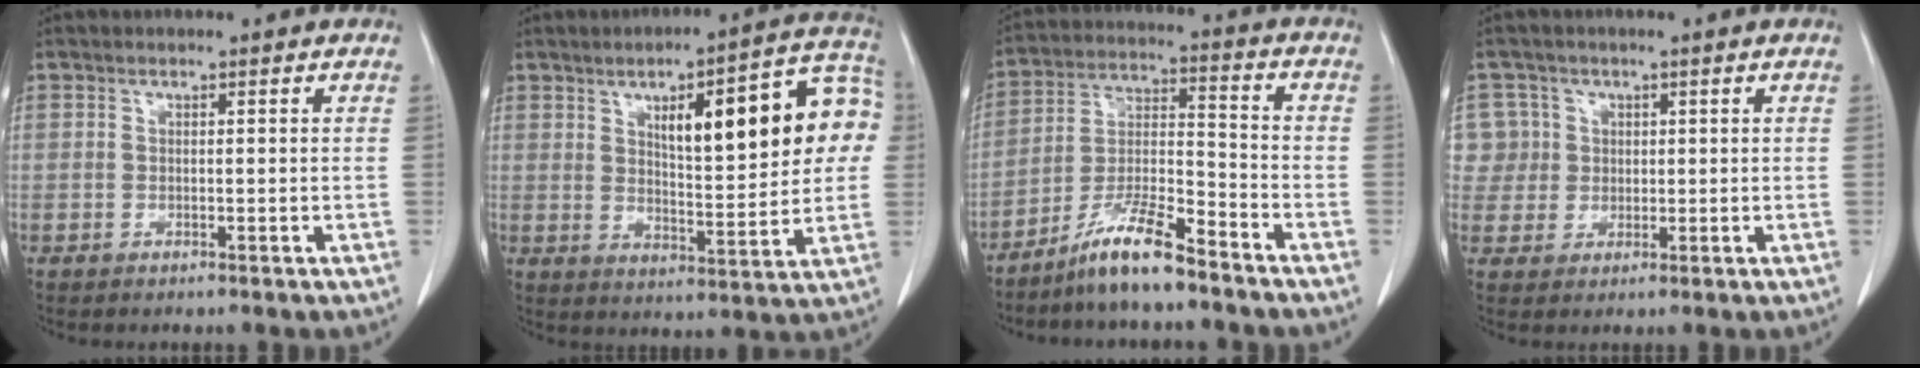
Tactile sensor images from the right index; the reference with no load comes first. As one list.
[{"total": 18.3, "force": [4.3, 4.4, 17.2], "torque": [-0.233, 0.032, 0.060]}, {"total": 10.3, "force": [-8.0, 1.1, 6.3], "torque": [-0.128, -0.006, -0.154]}, {"total": 5.1, "force": [1.3, 5.0, -0.3], "torque": [0.021, 0.015, 0.028]}]